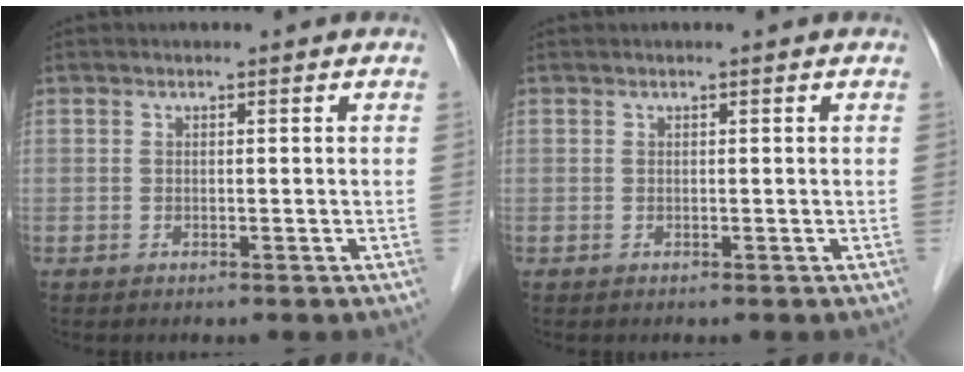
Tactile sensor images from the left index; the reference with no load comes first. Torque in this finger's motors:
{"motor_torque": [-0.03, 0.07, 0.01, 0.00]}